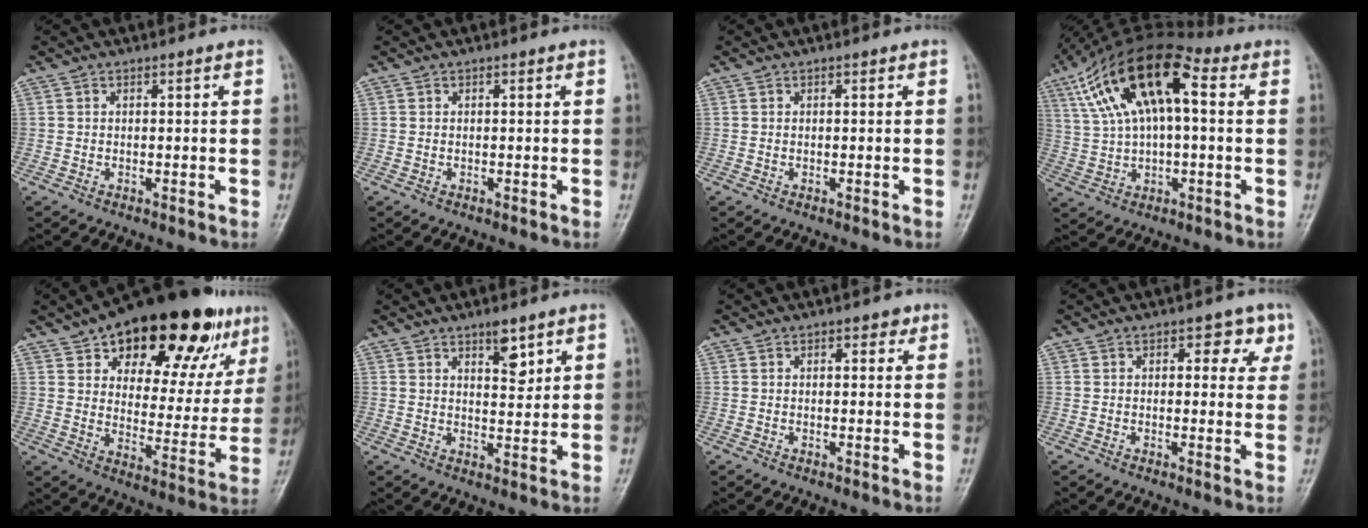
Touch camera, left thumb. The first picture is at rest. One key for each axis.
{"total": 0.0}
{"total": 0.0}
{"total": 17.1, "fx": 4.8, "fy": 7.9, "fz": 14.4, "tx": -0.256, "ty": 0.033, "tz": 0.078}
{"total": 26.8, "fx": 16.3, "fy": 12.0, "fz": 17.5, "tx": -0.205, "ty": -0.037, "tz": 0.238}
{"total": 5.1, "fx": 3.1, "fy": 2.0, "fz": 3.5, "tx": -0.037, "ty": -0.021, "tz": 0.047}
{"total": 2.2, "fx": 1.1, "fy": 1.3, "fz": 1.4, "tx": -0.004, "ty": 0.000, "tz": 0.011}
{"total": 5.1, "fx": 2.1, "fy": 3.2, "fz": 3.3, "tx": -0.002, "ty": -0.004, "tz": 0.017}